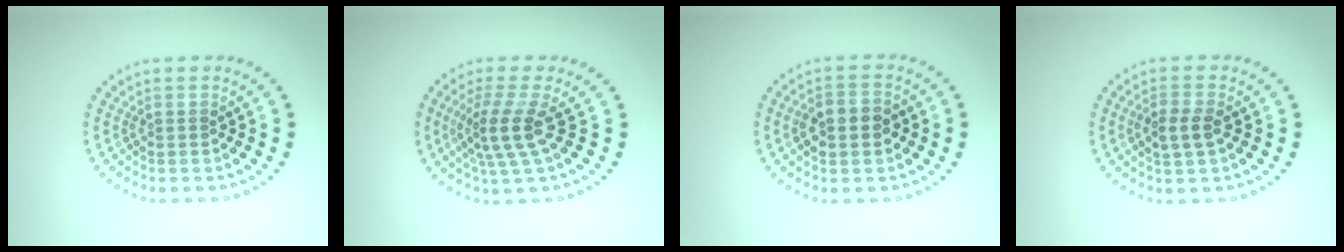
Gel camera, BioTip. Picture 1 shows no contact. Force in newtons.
{"total": 3.5, "press": 2.7, "slide": 2.3}
{"total": 3.3, "press": 3.3, "slide": 0.2}
{"total": 2.4, "press": 2.3, "slide": 0.5}